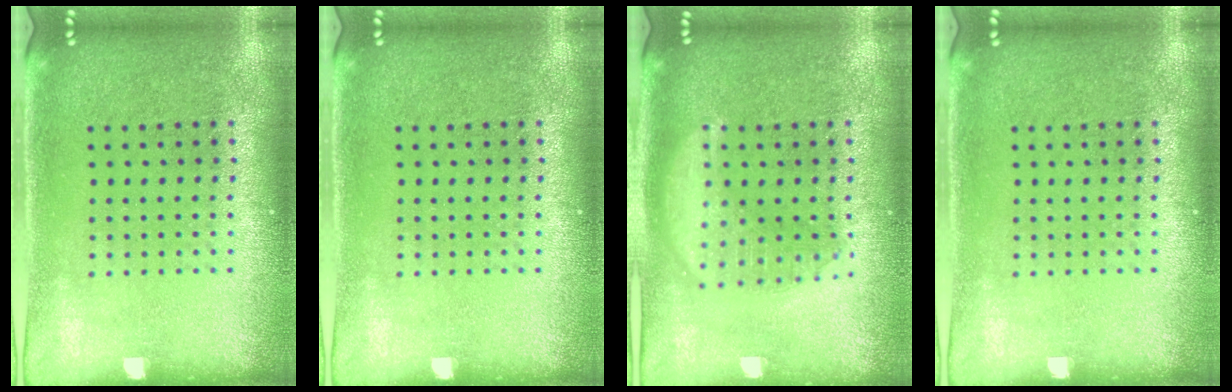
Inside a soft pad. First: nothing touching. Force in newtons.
{"total": 0.0}
{"total": 3.1, "press": 3.1, "slide": 0.3}
{"total": 0.0}